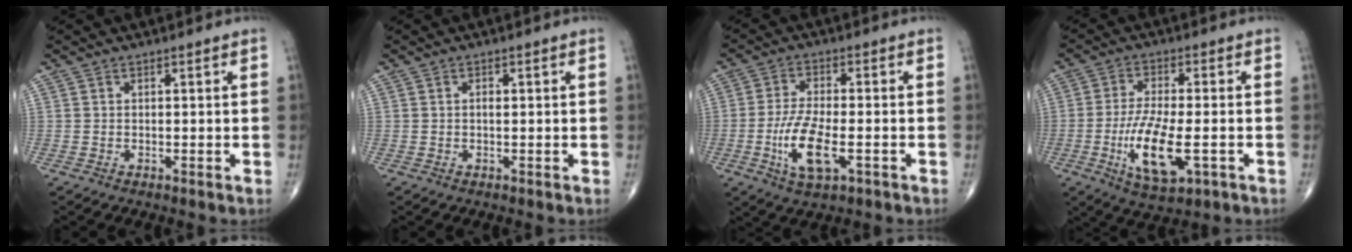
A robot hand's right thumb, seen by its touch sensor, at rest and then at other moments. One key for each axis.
{"total": 0.9, "fx": 0.2, "fy": 0.5, "fz": 0.8, "tx": -0.012, "ty": 0.001, "tz": 0.002}
{"total": 9.6, "fx": -2.9, "fy": 3.5, "fz": 8.4, "tx": -0.170, "ty": 0.004, "tz": -0.051}
{"total": 11.9, "fx": -3.3, "fy": 4.1, "fz": 10.6, "tx": -0.200, "ty": -0.005, "tz": -0.053}